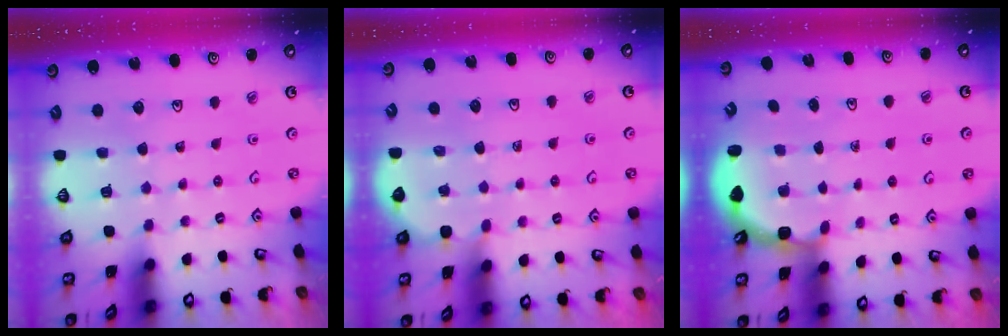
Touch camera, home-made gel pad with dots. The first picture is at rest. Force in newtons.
{"total": 3.2, "press": 3.2, "slide": 0.3}
{"total": 3.2, "press": 2.2, "slide": 2.4}